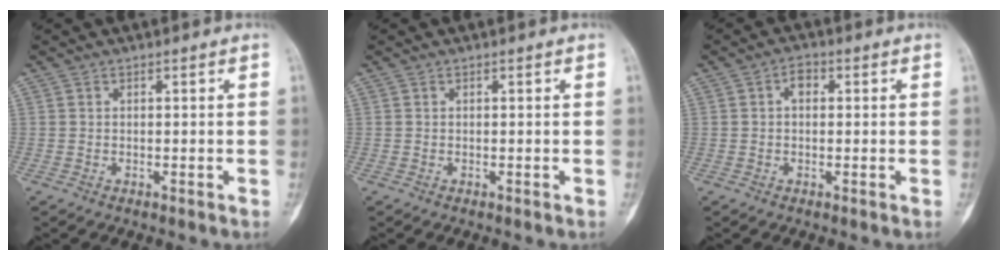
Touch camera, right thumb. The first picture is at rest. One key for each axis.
{"total": 0.0}
{"total": 2.6, "fx": 0.4, "fy": 1.7, "fz": 1.9, "tx": -0.020, "ty": 0.010, "tz": 0.002}